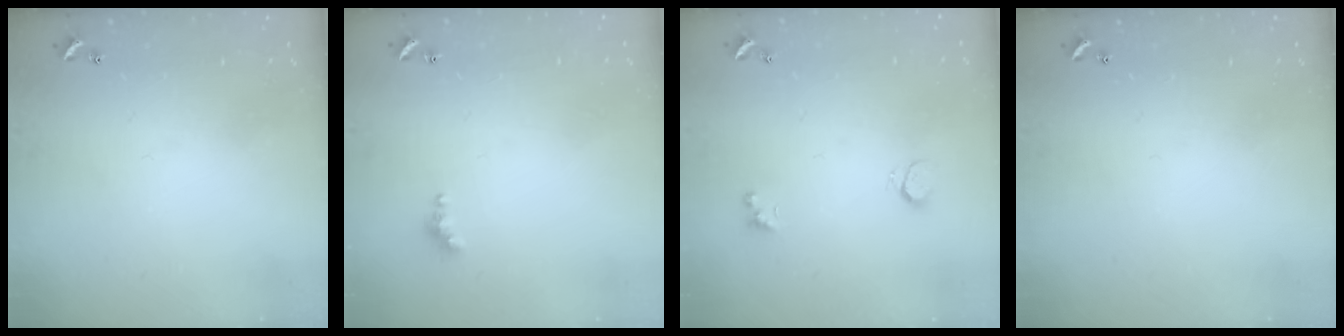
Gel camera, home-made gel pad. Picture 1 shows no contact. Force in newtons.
{"total": 2.0, "press": 2.0, "slide": 0.5}
{"total": 2.6, "press": 2.3, "slide": 1.3}
{"total": 0.0}